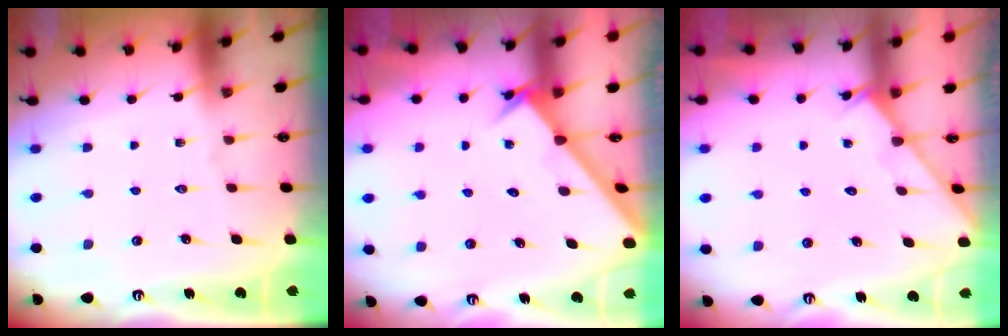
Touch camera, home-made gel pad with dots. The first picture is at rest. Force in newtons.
{"total": 2.2, "press": 2.2, "slide": 0.2}
{"total": 2.8, "press": 2.8, "slide": 0.2}